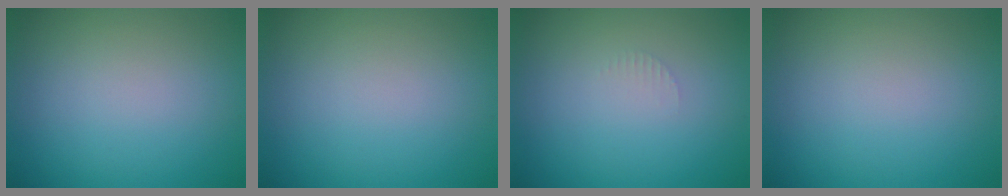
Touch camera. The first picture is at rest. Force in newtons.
{"total": 0.0}
{"total": 0.7, "press": 0.6, "slide": 0.1}
{"total": 0.0}